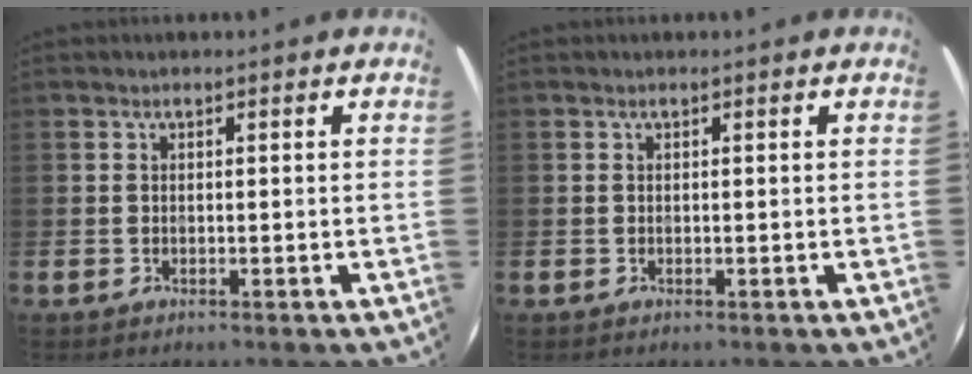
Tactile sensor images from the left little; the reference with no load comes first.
{"total": 0.0}